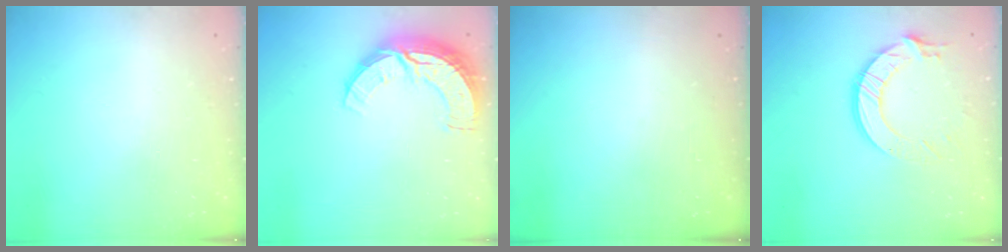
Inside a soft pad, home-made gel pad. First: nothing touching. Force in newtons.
{"total": 11.6, "press": 11.5, "slide": 1.0}
{"total": 0.0}
{"total": 11.8, "press": 11.8, "slide": 1.1}